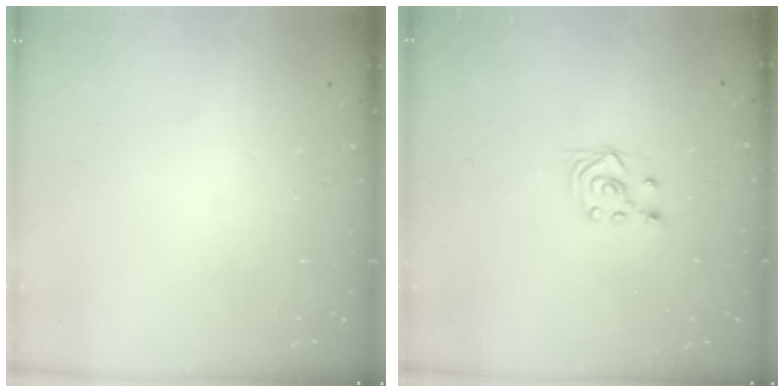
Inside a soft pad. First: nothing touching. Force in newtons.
{"total": 2.8, "press": 2.6, "slide": 1.1}